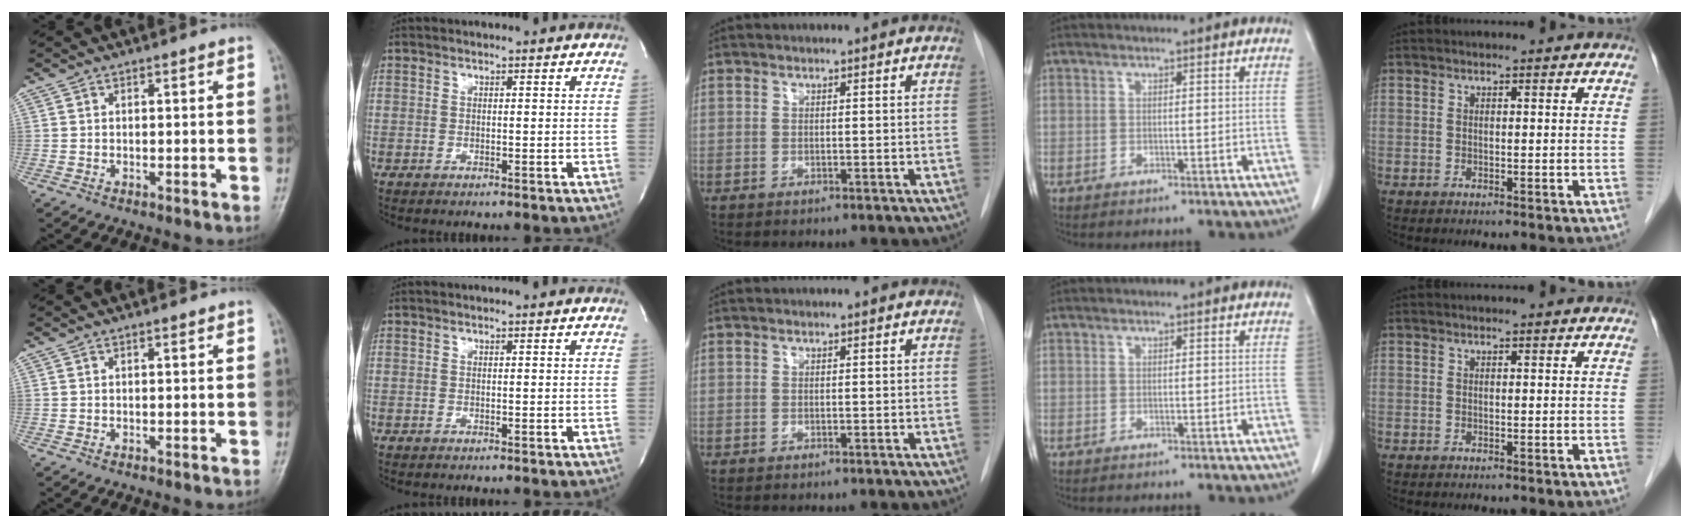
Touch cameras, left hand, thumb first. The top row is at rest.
{}